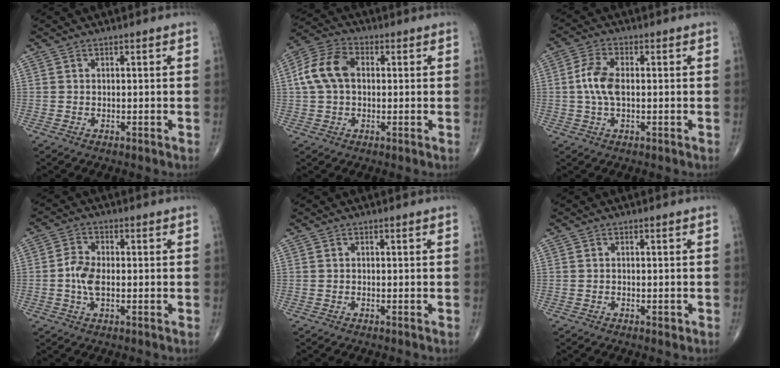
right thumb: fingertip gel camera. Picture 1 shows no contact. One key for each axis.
{"total": 9.8, "fx": 1.2, "fy": 6.7, "fz": 7.1, "tx": -0.145, "ty": 0.027, "tz": 0.017}
{"total": 6.2, "fx": 0.1, "fy": 3.1, "fz": 5.4, "tx": -0.120, "ty": 0.011, "tz": -0.004}
{"total": 5.0, "fx": -0.5, "fy": 2.8, "fz": 4.2, "tx": -0.088, "ty": 0.005, "tz": -0.015}
{"total": 0.0}
{"total": 0.7, "fx": -0.3, "fy": 0.4, "fz": 0.5, "tx": -0.007, "ty": -0.001, "tz": -0.004}